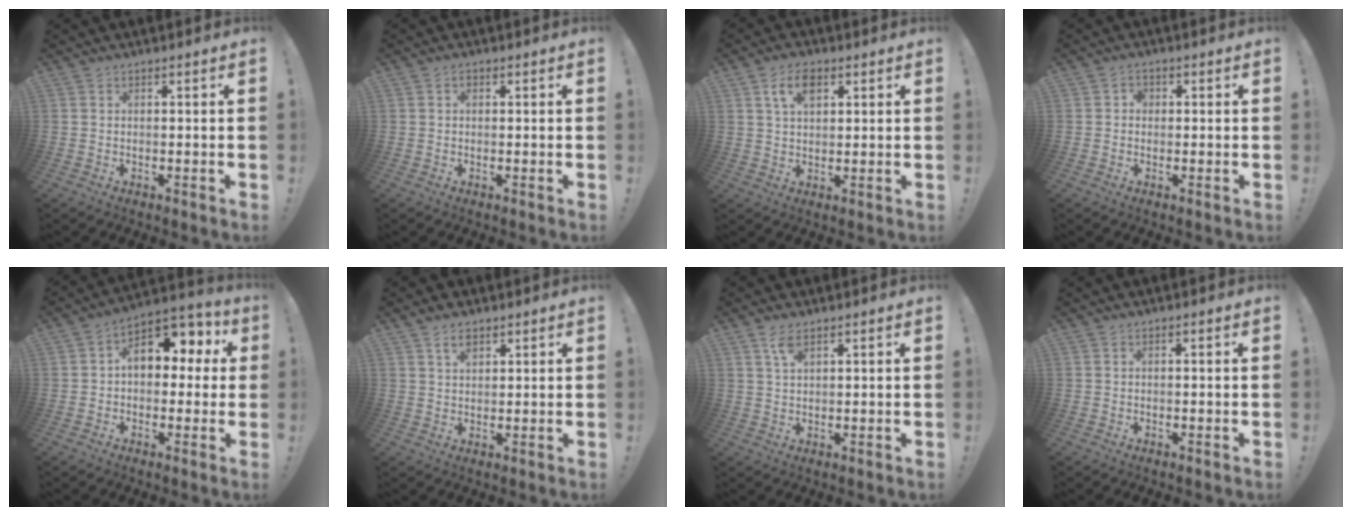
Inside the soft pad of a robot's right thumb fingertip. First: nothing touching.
{"total": 0.9, "force": [0.0, 0.7, 0.5], "torque": [-0.005, 0.002, -0.001]}
{"total": 7.1, "force": [3.0, 4.0, 5.1], "torque": [-0.085, 0.002, 0.053]}
{"total": 2.4, "force": [-0.4, 2.0, 1.3], "torque": [-0.019, 0.007, -0.007]}
{"total": 11.0, "force": [2.8, 7.7, 7.3], "torque": [-0.100, -0.004, 0.055]}
{"total": 4.4, "force": [2.7, 2.4, 2.5], "torque": [-0.039, -0.008, 0.048]}
{"total": 4.1, "force": [2.4, 1.6, 2.9], "torque": [-0.048, -0.011, 0.041]}
{"total": 0.0}